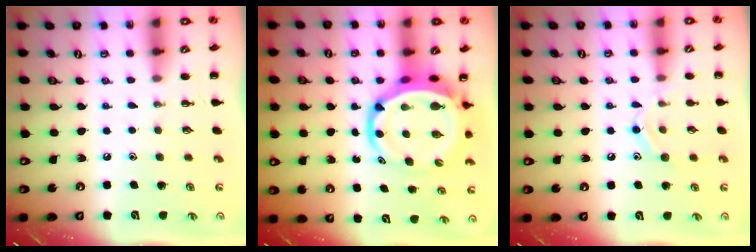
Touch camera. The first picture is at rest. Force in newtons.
{"total": 9.2, "press": 8.7, "slide": 2.9}
{"total": 9.2, "press": 9.2, "slide": 1.2}